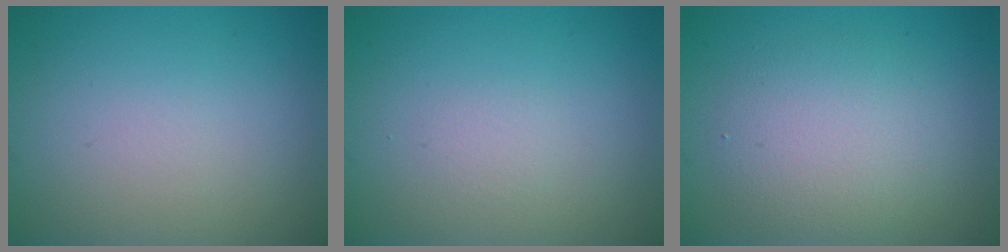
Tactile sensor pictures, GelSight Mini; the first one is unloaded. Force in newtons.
{"total": 0.0}
{"total": 4.0, "press": 4.0, "slide": 0.3}